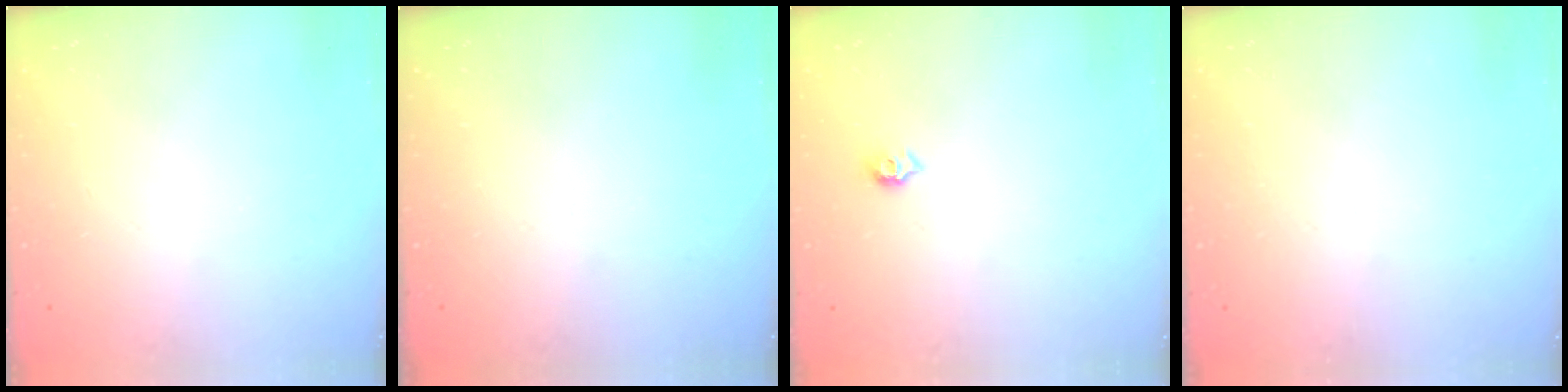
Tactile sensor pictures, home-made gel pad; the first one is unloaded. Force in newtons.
{"total": 0.0}
{"total": 5.8, "press": 5.8, "slide": 0.8}
{"total": 0.9, "press": 0.9, "slide": 0.1}